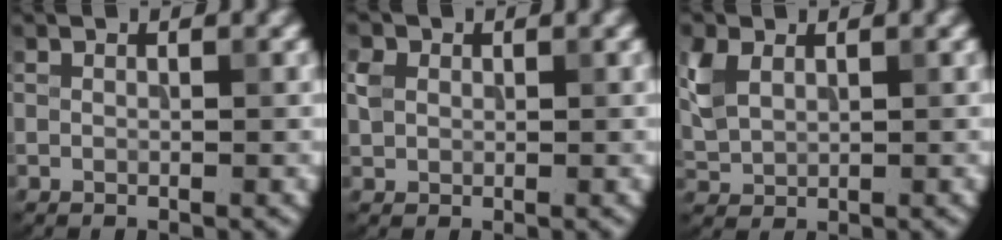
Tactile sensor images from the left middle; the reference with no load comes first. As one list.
[{"total": 1.7, "force": [0.4, 1.5, 0.6], "torque": [-0.011, 0.002, 0.006]}, {"total": 3.4, "force": [1.4, 2.3, 2.1], "torque": [-0.058, 0.004, 0.033]}]